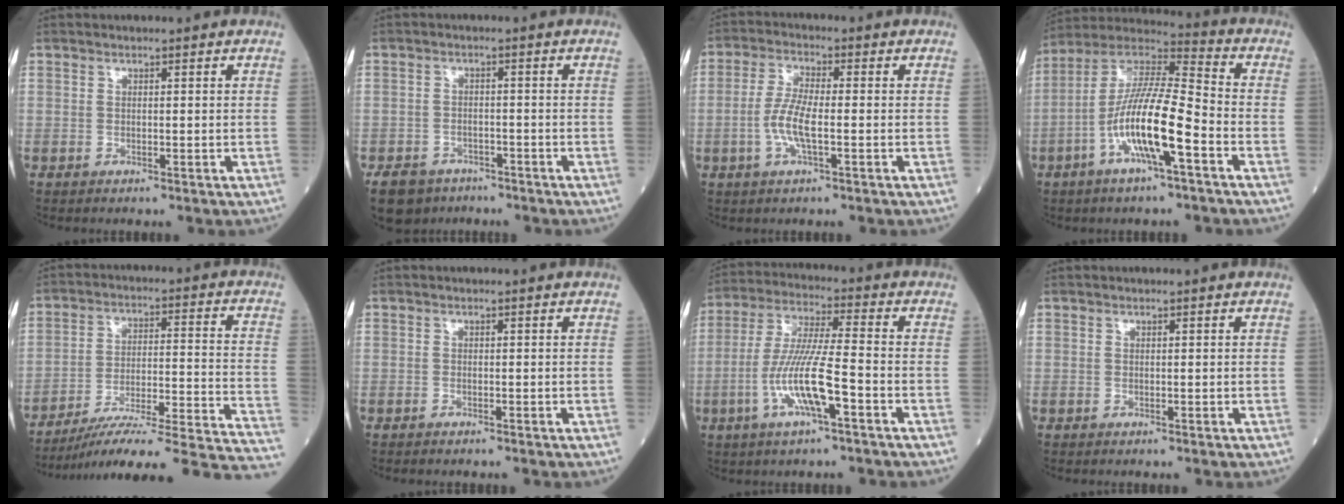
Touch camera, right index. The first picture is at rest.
{"total": 5.9, "force": [-4.4, 3.8, 1.1], "torque": [-0.026, 0.002, -0.073]}
{"total": 5.9, "force": [-1.5, 1.2, 5.6], "torque": [-0.125, 0.000, -0.033]}
{"total": 14.7, "force": [-4.9, 1.9, 13.8], "torque": [-0.269, 0.003, -0.097]}
{"total": 25.2, "force": [-22.1, -0.3, 12.1], "torque": [-0.098, -0.005, -0.315]}
{"total": 0.7, "force": [-0.7, 0.1, 0.1], "torque": [-0.009, -0.002, -0.012]}
{"total": 11.0, "force": [-3.9, 0.7, 10.2], "torque": [-0.206, -0.003, -0.076]}
{"total": 0.0}